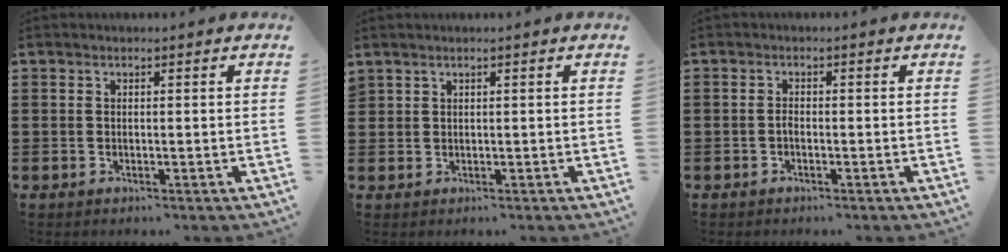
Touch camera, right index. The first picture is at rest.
{"total": 0.9, "force": [0.8, 0.4, 0.0], "torque": [-0.002, 0.000, 0.017]}
{"total": 0.9, "force": [-0.6, 0.3, 0.7], "torque": [-0.016, -0.004, -0.010]}